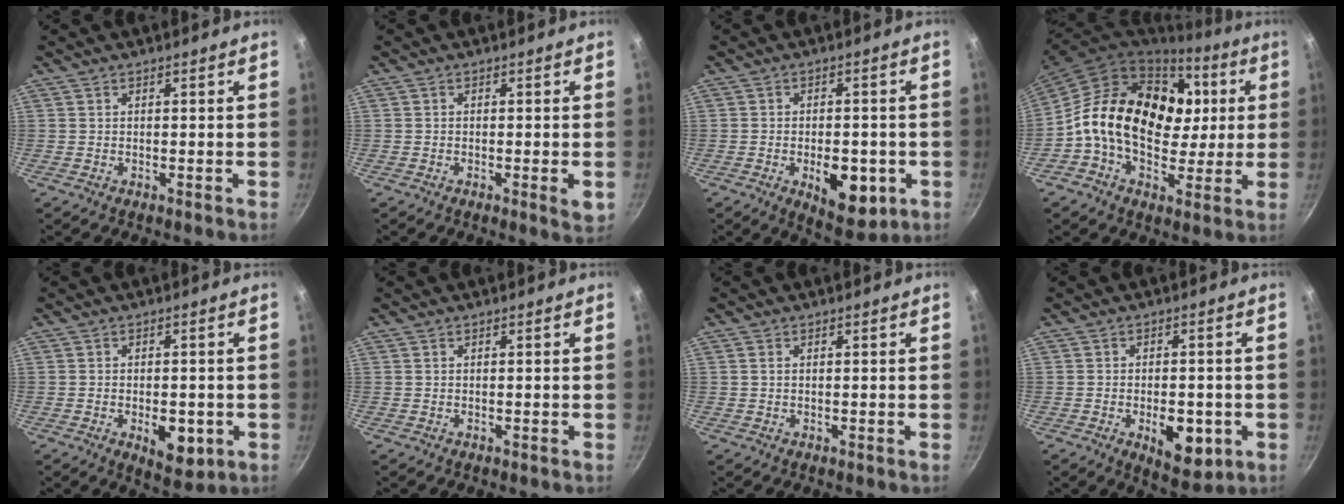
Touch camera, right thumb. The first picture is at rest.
{"total": 2.6, "force": [-0.7, 0.6, 2.5], "torque": [-0.040, -0.006, -0.012]}
{"total": 10.6, "force": [-3.1, 5.7, 8.3], "torque": [-0.081, 0.001, -0.032]}
{"total": 24.3, "force": [2.9, 17.0, 17.1], "torque": [-0.266, 0.021, 0.040]}
{"total": 7.5, "force": [-2.1, 4.1, 5.9], "torque": [-0.058, 0.001, -0.021]}
{"total": 0.0}
{"total": 0.7, "force": [0.2, 0.4, 0.5], "torque": [-0.009, 0.001, 0.003]}
{"total": 9.3, "force": [-2.8, 5.0, 7.3], "torque": [-0.072, 0.001, -0.028]}